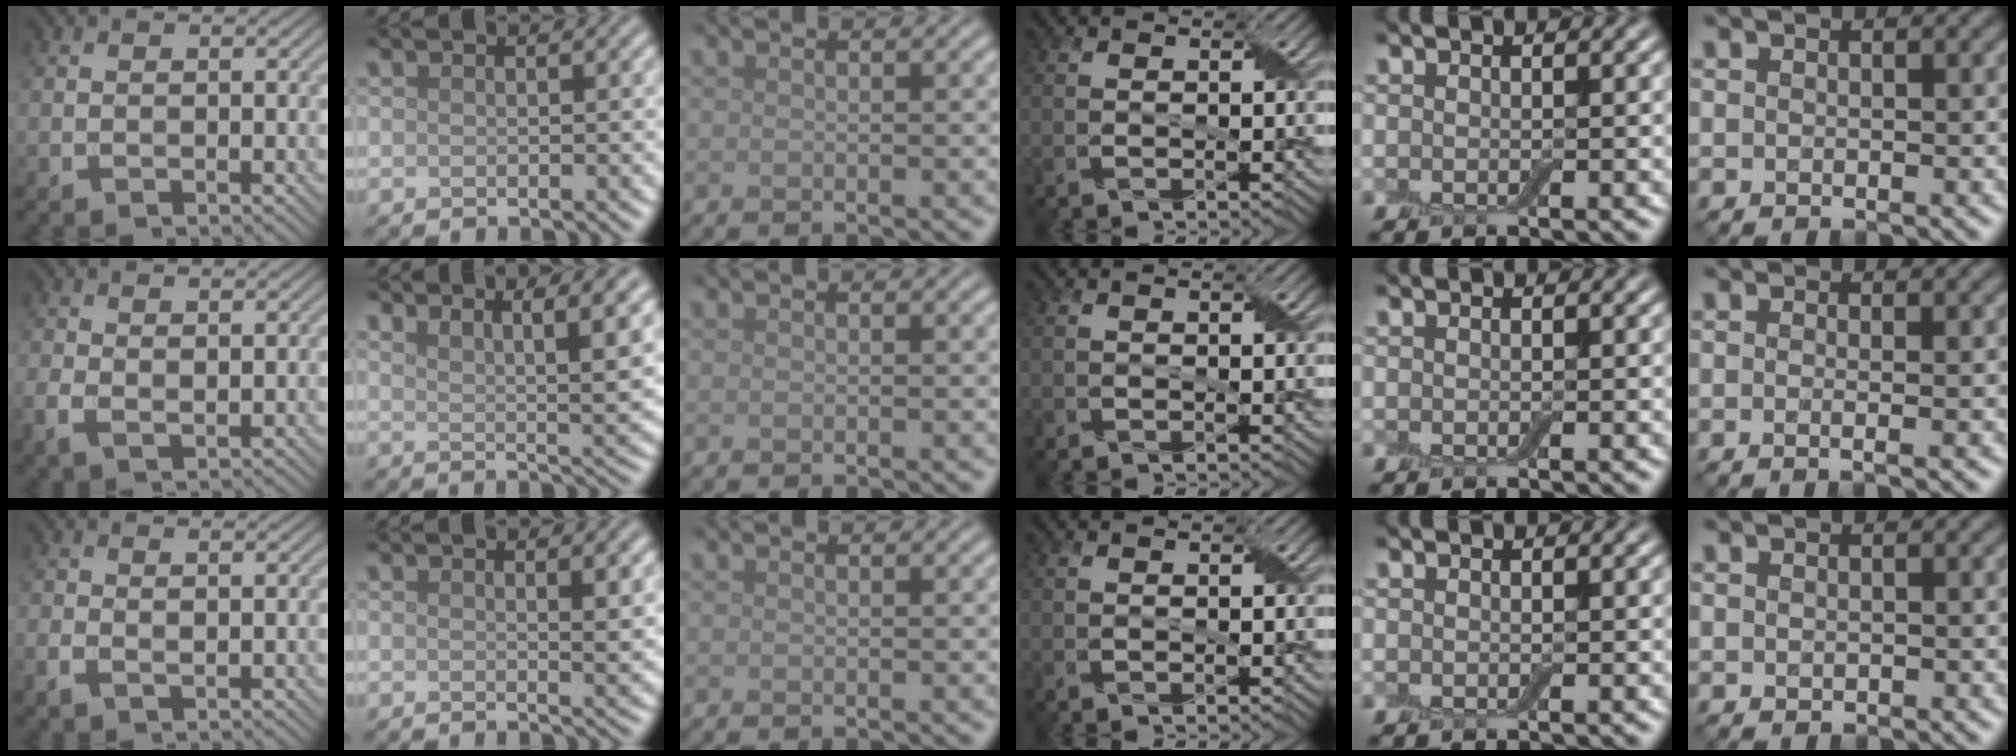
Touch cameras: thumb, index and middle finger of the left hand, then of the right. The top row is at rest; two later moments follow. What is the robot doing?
{"motion": "peel", "object": "bubble wrap"}